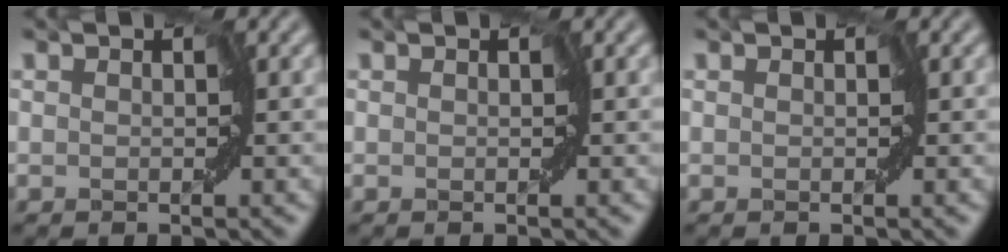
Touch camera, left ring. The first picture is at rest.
{"total": 0.0}
{"total": 0.0}